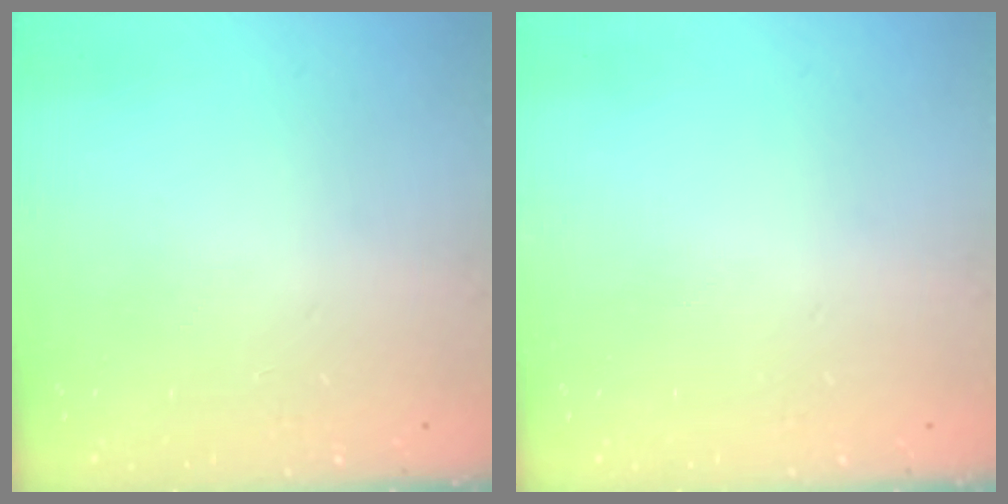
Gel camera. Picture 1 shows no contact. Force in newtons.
{"total": 0.0}